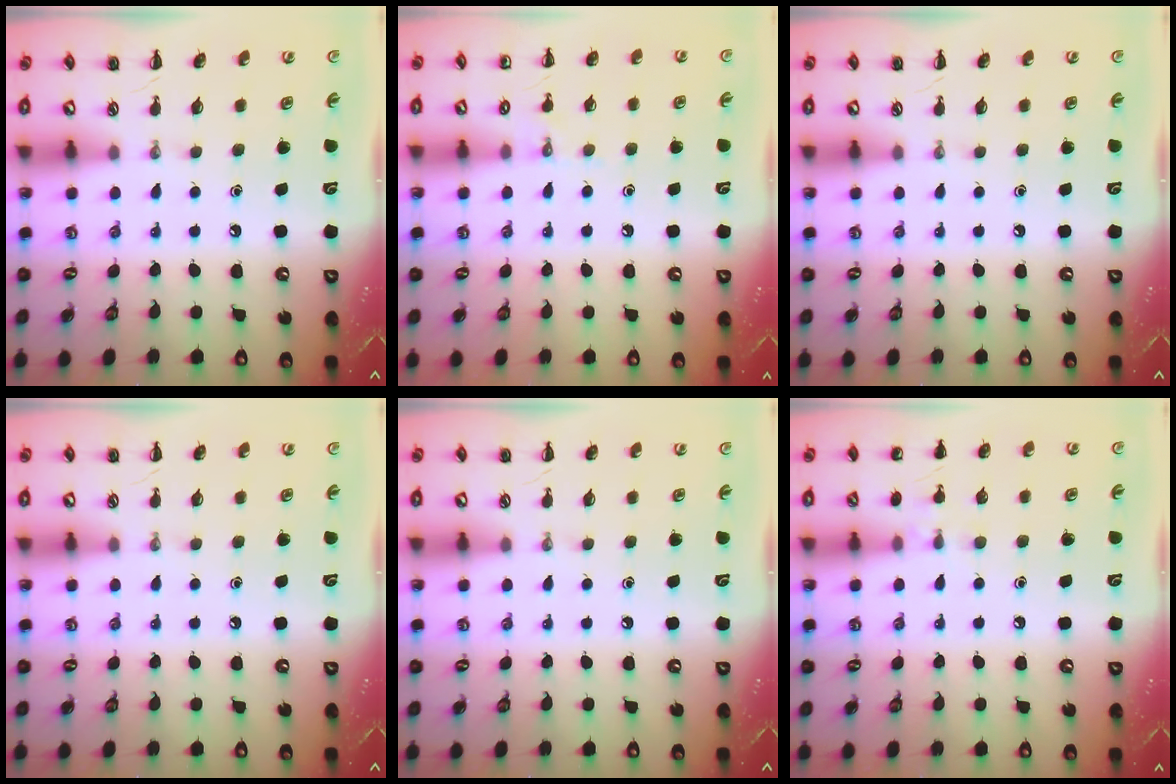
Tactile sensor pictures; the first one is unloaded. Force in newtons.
{"total": 6.5, "press": 6.2, "slide": 1.9}
{"total": 0.0}
{"total": 0.0}
{"total": 0.0}
{"total": 7.2, "press": 6.8, "slide": 2.2}